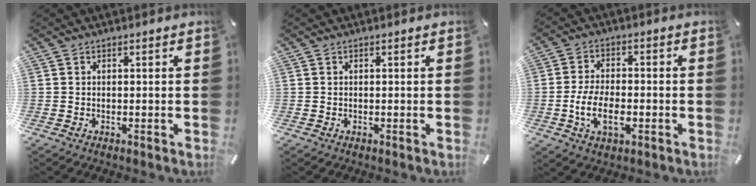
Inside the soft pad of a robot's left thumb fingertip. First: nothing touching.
{"total": 0.0}
{"total": 8.7, "force": [-2.7, 4.6, 6.9], "torque": [-0.151, 0.002, -0.050]}